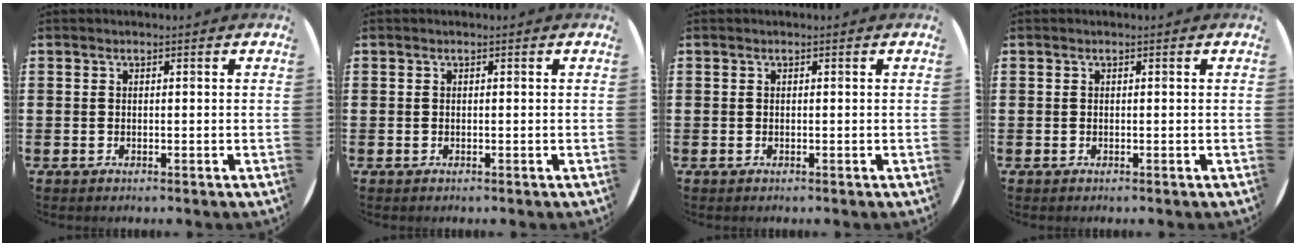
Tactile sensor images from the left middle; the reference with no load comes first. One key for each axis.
{"total": 0.0}
{"total": 0.0}
{"total": 0.0}